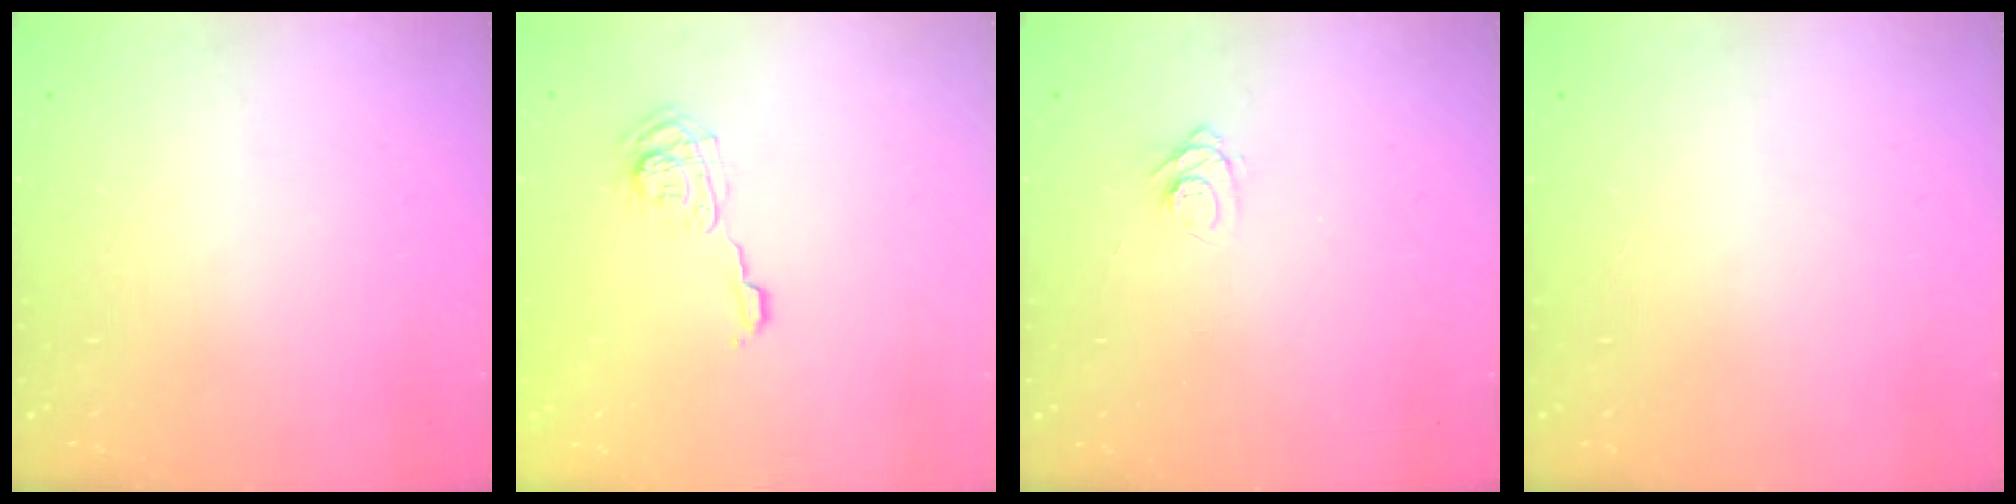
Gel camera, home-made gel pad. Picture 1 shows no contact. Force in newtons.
{"total": 6.8, "press": 6.8, "slide": 0.6}
{"total": 6.8, "press": 6.8, "slide": 0.7}
{"total": 0.0}